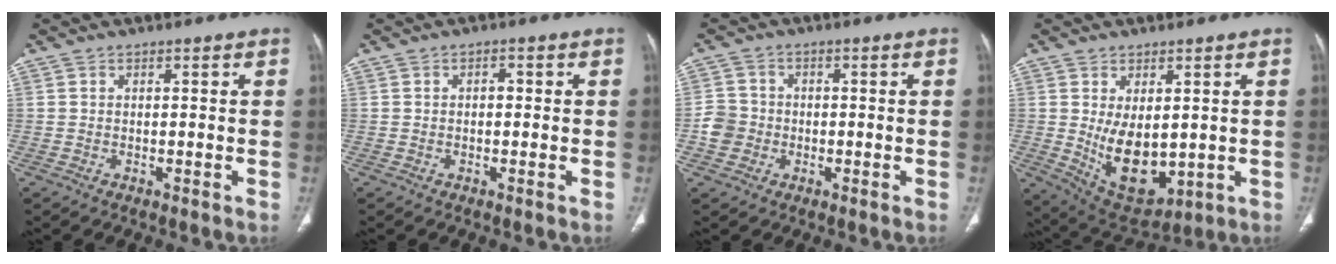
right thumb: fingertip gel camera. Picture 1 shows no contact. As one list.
[{"total": 1.2, "force": [0.1, 0.7, 1.0], "torque": [-0.011, 0.000, -0.003]}, {"total": 4.6, "force": [-1.2, 4.3, 1.4], "torque": [-0.011, 0.013, -0.028]}, {"total": 11.4, "force": [0.1, 6.5, 9.4], "torque": [-0.132, -0.019, 0.031]}]